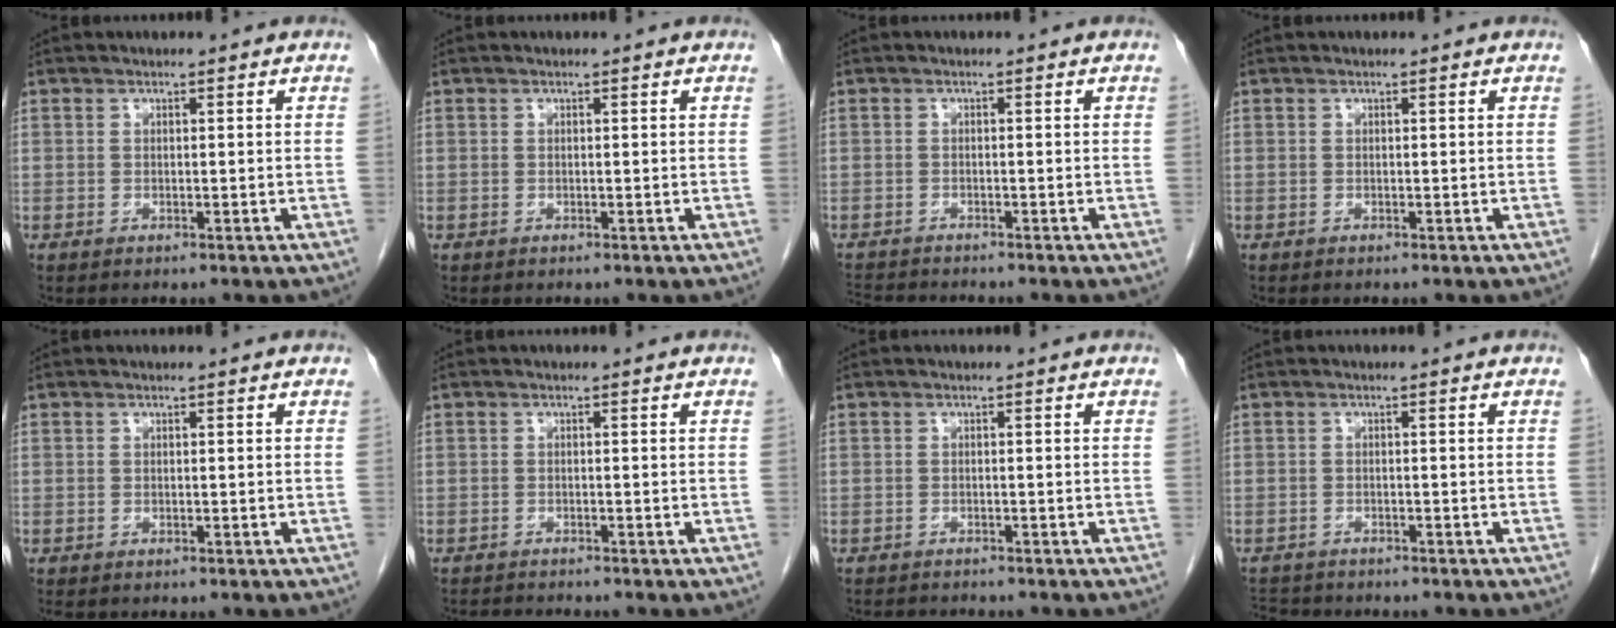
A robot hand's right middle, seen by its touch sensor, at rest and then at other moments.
{"total": 0.0}
{"total": 4.2, "force": [-4.1, 0.1, 1.0], "torque": [-0.016, -0.015, -0.070]}
{"total": 0.0}
{"total": 0.0}
{"total": 3.0, "force": [-3.0, -0.4, 0.5], "torque": [-0.008, -0.014, -0.049]}
{"total": 3.0, "force": [-2.9, 0.3, 0.6], "torque": [-0.007, -0.009, -0.043]}
{"total": 5.1, "force": [-4.7, 1.4, 1.1], "torque": [-0.019, -0.008, -0.074]}